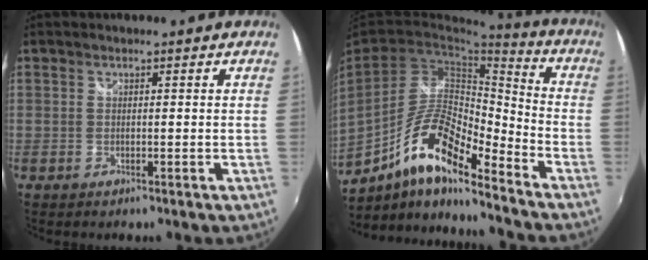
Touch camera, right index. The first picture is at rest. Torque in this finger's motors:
{"motor_torque": [1.00, -1.13, 0.67, 0.18]}